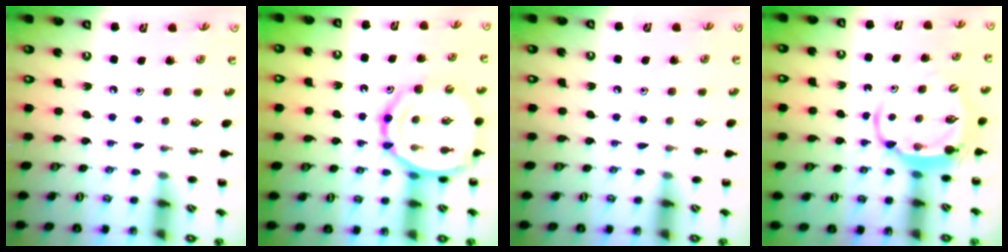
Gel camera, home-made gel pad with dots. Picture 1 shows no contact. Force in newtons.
{"total": 14.3, "press": 13.8, "slide": 3.8}
{"total": 5.0, "press": 4.8, "slide": 1.6}
{"total": 6.3, "press": 6.2, "slide": 1.1}